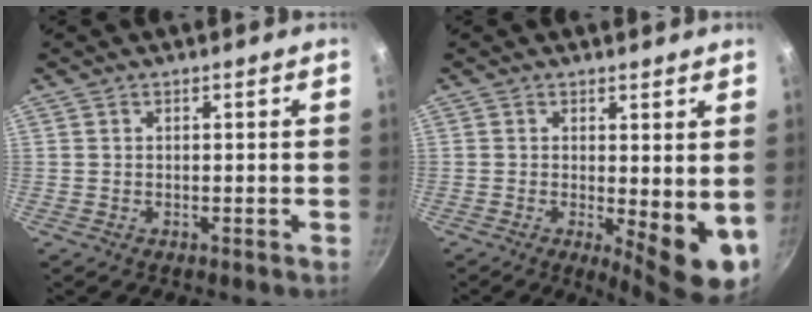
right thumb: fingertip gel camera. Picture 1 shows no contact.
{"total": 8.9, "force": [-0.2, 3.0, 8.3], "torque": [-0.098, -0.017, 0.005]}